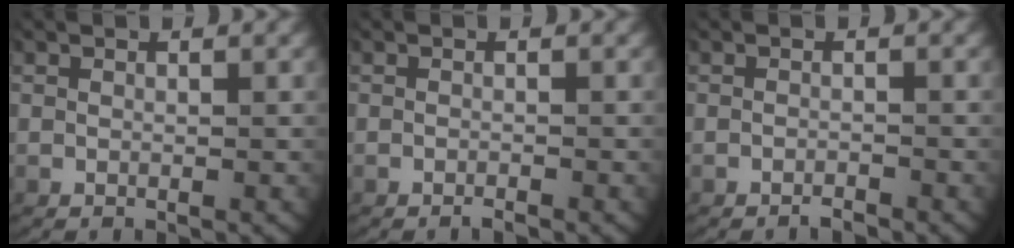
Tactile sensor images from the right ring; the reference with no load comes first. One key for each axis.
{"total": 0.8, "fx": -0.8, "fy": 0.1, "fz": 0.1, "tx": -0.005, "ty": -0.004, "tz": -0.012}
{"total": 1.2, "fx": -1.2, "fy": 0.1, "fz": 0.1, "tx": -0.001, "ty": -0.006, "tz": -0.019}